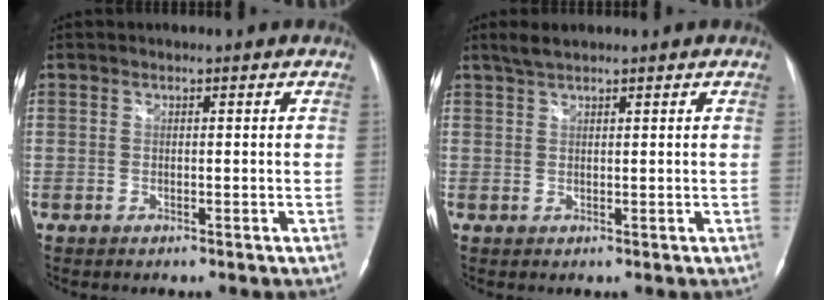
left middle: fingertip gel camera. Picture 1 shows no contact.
{"total": 2.2, "force": [1.9, 0.3, 1.1], "torque": [-0.029, 0.008, 0.039]}